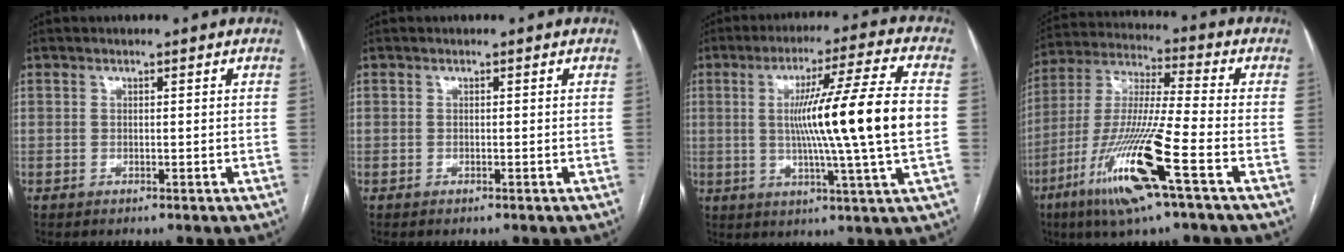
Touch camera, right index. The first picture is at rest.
{"total": 0.0}
{"total": 16.6, "force": [0.4, -1.8, 16.5], "torque": [-0.269, -0.001, 0.000]}
{"total": 17.0, "force": [-7.9, 0.1, 15.1], "torque": [-0.321, -0.032, -0.153]}